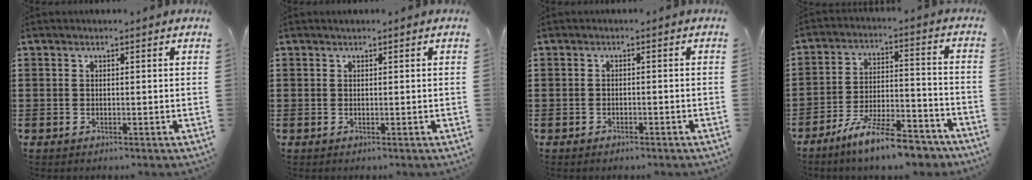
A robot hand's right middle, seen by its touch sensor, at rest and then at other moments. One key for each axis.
{"total": 0.0}
{"total": 0.7, "fx": -0.7, "fy": 0.2, "fz": 0.1, "tx": -0.004, "ty": 0.000, "tz": -0.015}
{"total": 10.7, "fx": -9.1, "fy": 1.2, "fz": 5.4, "tx": -0.095, "ty": 0.022, "tz": -0.175}